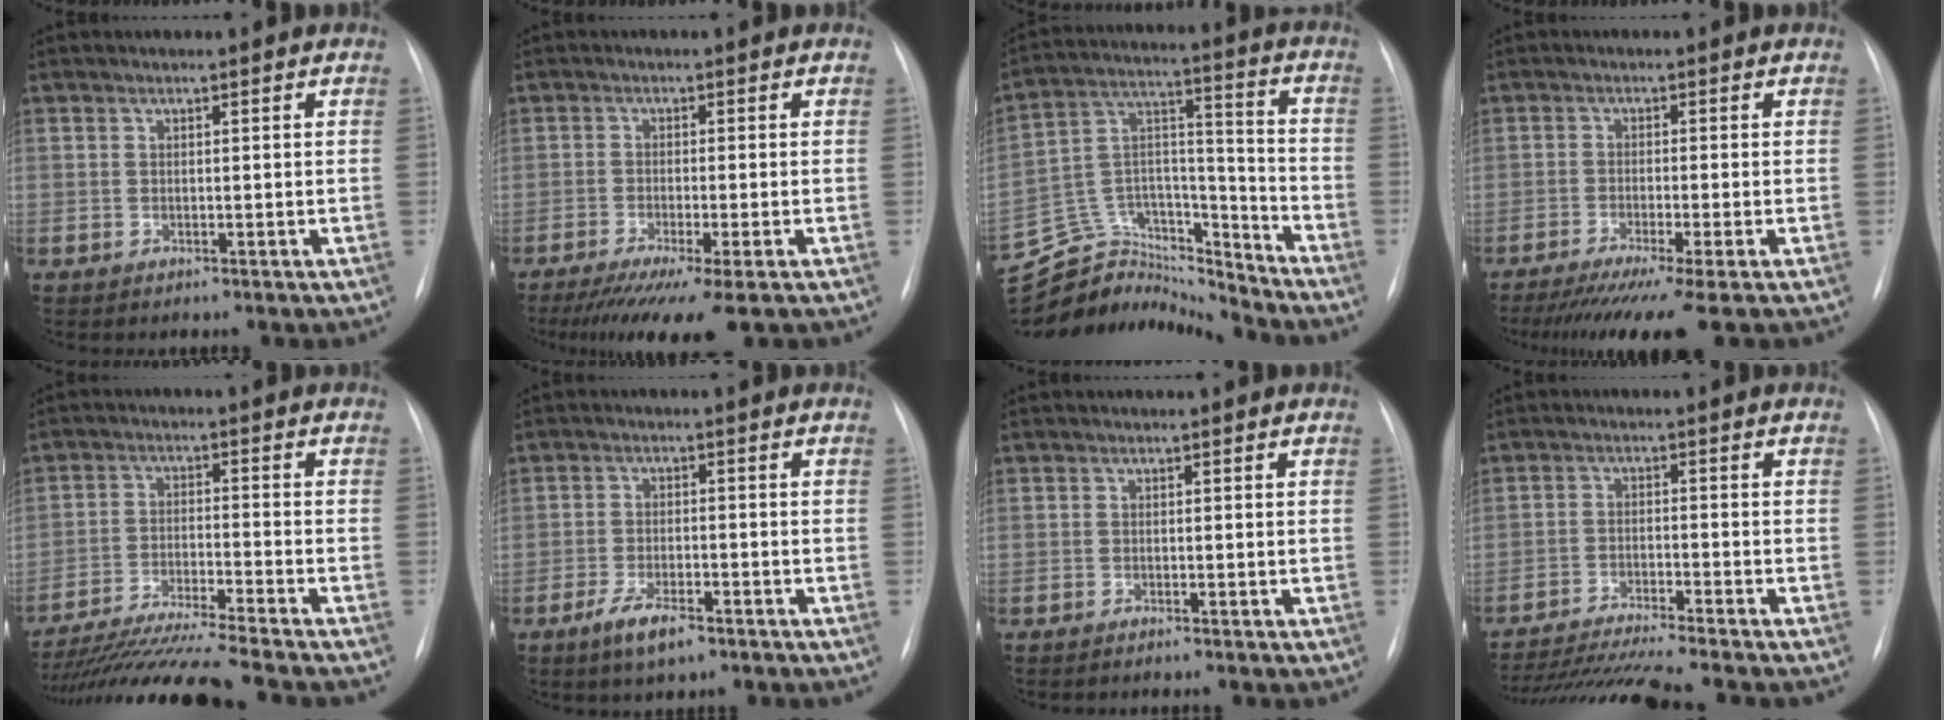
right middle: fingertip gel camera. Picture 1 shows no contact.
{"total": 10.3, "force": [-7.4, 0.2, 7.2], "torque": [-0.104, -0.027, -0.118]}
{"total": 17.0, "force": [-16.7, 3.3, 0.9], "torque": [-0.023, 0.067, -0.285]}
{"total": 11.0, "force": [-8.6, -0.7, 6.8], "torque": [-0.092, -0.032, -0.134]}
{"total": 15.7, "force": [-13.9, -1.5, 7.0], "torque": [-0.122, -0.031, -0.234]}
{"total": 5.1, "force": [-3.3, 1.5, 3.6], "torque": [-0.075, -0.006, -0.057]}
{"total": 1.0, "force": [-0.9, -0.2, 0.5], "torque": [-0.007, 0.001, -0.011]}
{"total": 12.5, "force": [-11.2, -1.4, 5.3], "torque": [-0.079, -0.021, -0.185]}